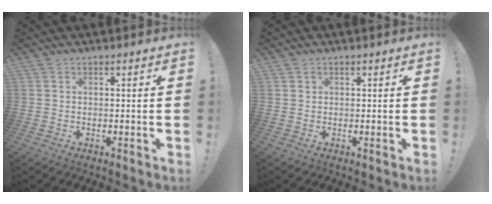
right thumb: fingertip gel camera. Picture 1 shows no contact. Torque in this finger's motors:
{"motor_torque": [-0.01, 0.15, -0.06, 0.12, 0.01]}